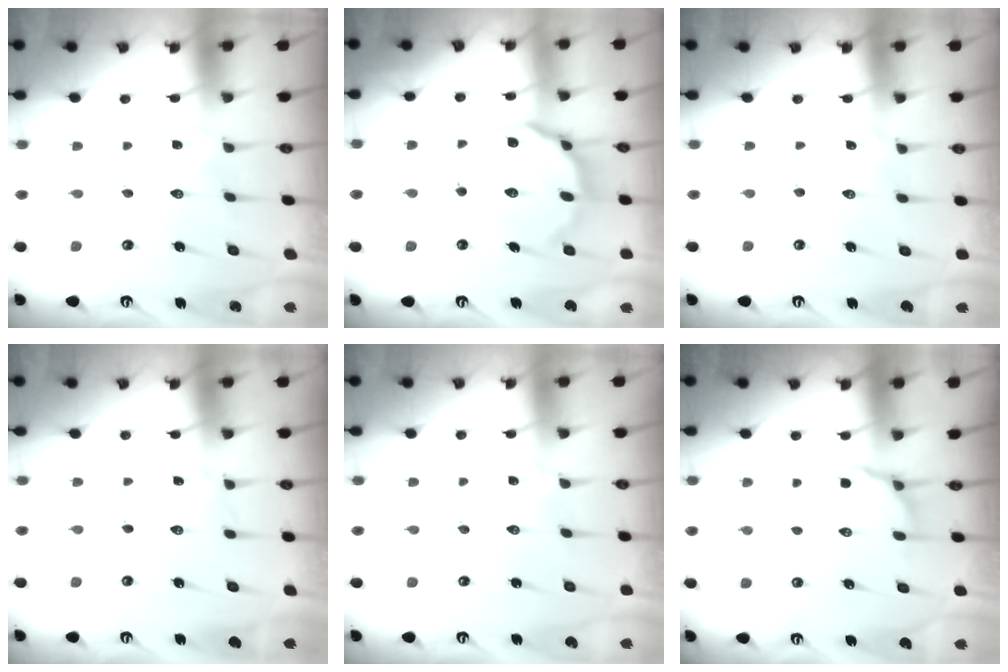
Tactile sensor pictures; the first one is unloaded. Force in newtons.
{"total": 16.2, "press": 16.2, "slide": 1.1}
{"total": 0.9, "press": 0.9, "slide": 0.1}
{"total": 1.5, "press": 1.5, "slide": 0.1}
{"total": 0.0}
{"total": 5.5, "press": 4.9, "slide": 2.4}